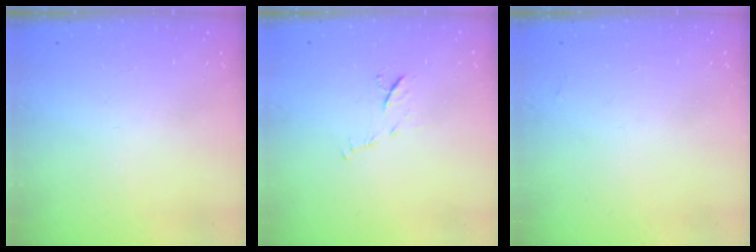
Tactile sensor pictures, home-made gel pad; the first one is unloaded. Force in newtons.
{"total": 6.0, "press": 6.0, "slide": 0.6}
{"total": 1.9, "press": 1.9, "slide": 0.3}